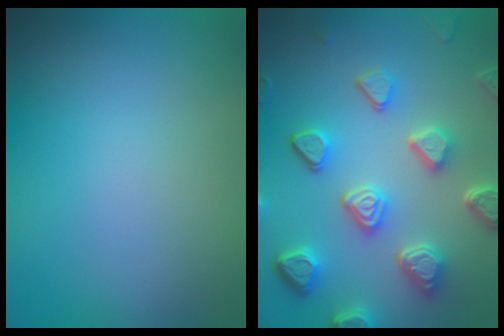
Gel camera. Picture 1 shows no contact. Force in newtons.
{"total": 6.7, "press": 5.4, "slide": 4.0}